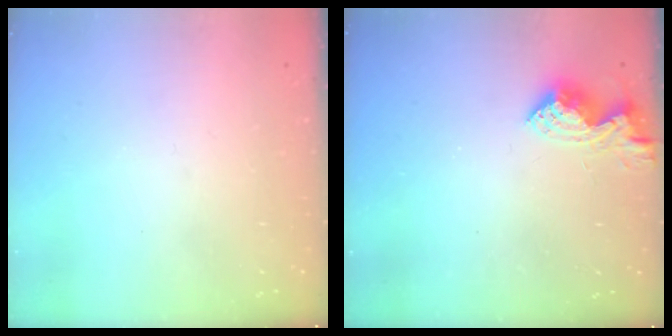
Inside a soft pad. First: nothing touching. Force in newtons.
{"total": 13.7, "press": 13.6, "slide": 0.9}